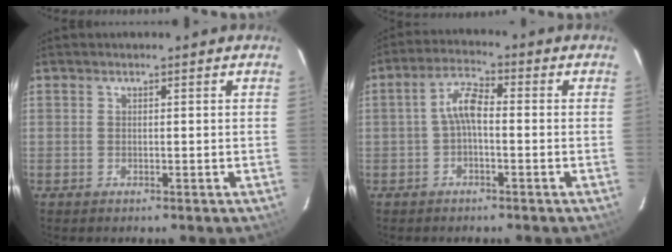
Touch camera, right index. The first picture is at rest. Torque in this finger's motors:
{"motor_torque": [0.66, -0.40, 0.52, 0.13]}